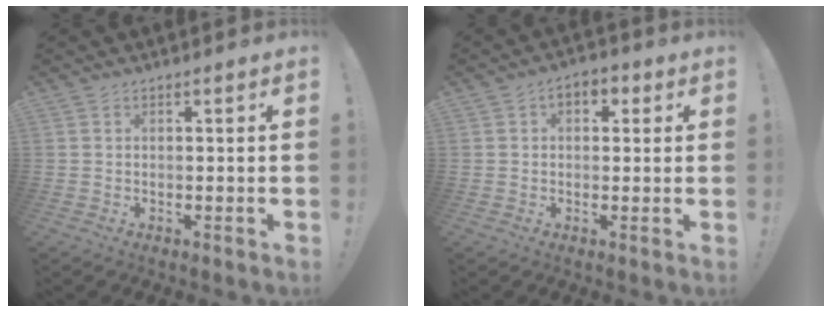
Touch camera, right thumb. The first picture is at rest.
{"total": 4.4, "force": [1.0, 3.2, 2.9], "torque": [-0.035, 0.006, 0.014]}